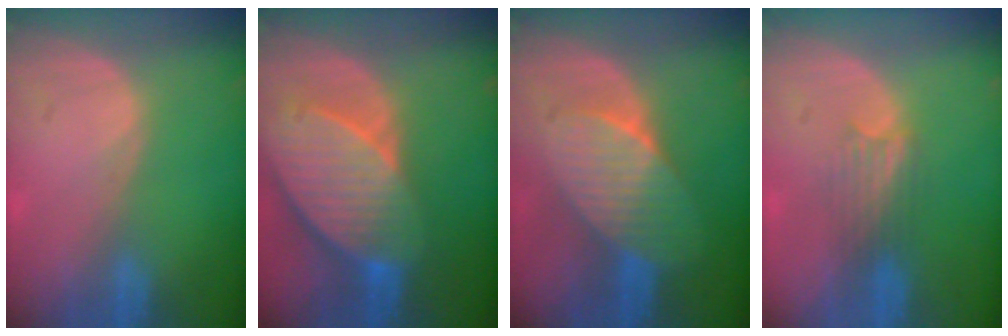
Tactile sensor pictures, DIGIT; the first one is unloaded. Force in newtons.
{"total": 10.7, "press": 9.4, "slide": 5.1}
{"total": 7.4, "press": 6.9, "slide": 2.5}
{"total": 3.3, "press": 3.0, "slide": 1.3}